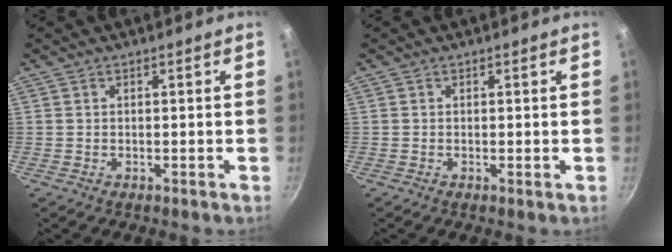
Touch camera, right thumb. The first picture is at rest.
{"total": 0.0}